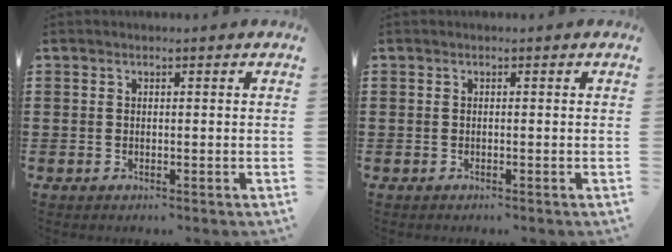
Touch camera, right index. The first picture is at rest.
{"total": 0.0}